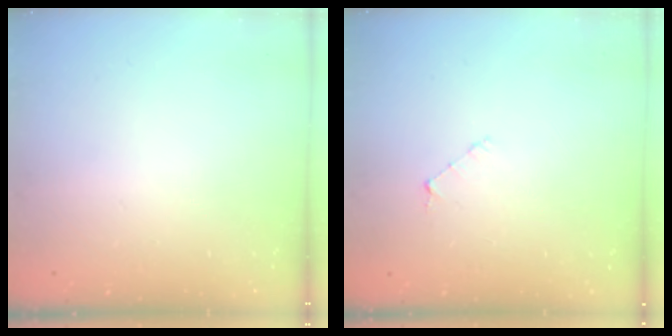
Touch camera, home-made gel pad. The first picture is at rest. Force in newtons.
{"total": 3.4, "press": 3.4, "slide": 0.3}